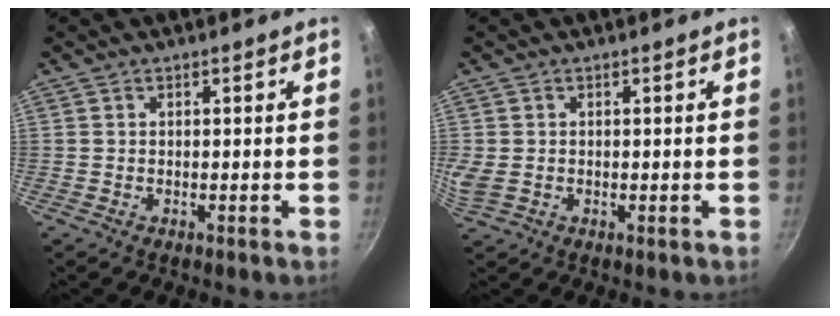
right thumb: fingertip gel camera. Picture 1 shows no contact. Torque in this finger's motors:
{"motor_torque": [0.38, 0.19, 0.89, 0.17, 0.02]}